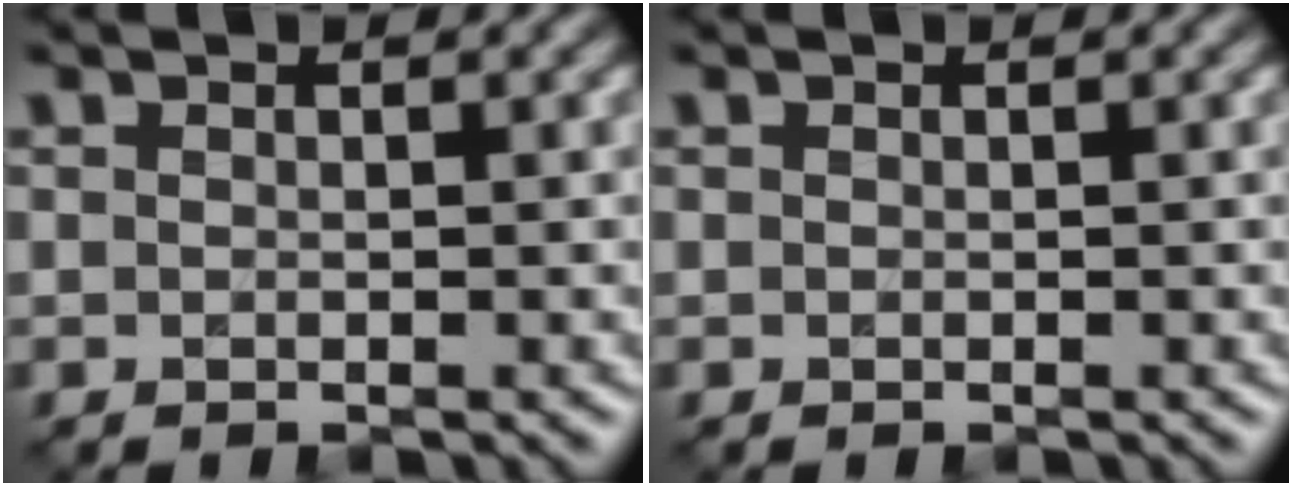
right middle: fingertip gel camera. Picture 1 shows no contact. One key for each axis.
{"total": 0.0}